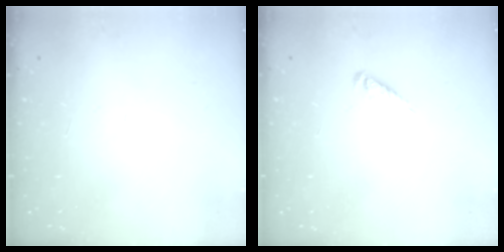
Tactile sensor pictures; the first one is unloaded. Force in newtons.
{"total": 2.1, "press": 2.0, "slide": 0.4}